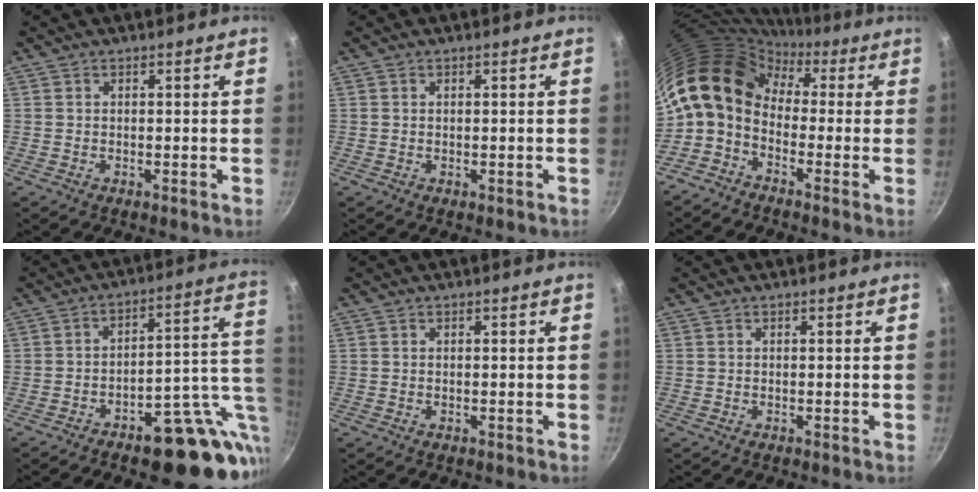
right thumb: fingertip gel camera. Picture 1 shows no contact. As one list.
[{"total": 0.0}, {"total": 13.2, "force": [1.0, 9.6, 9.0], "torque": [-0.150, 0.031, -0.008]}, {"total": 19.6, "force": [-6.1, 8.9, 16.4], "torque": [-0.155, 0.031, -0.074]}, {"total": 0.0}, {"total": 0.0}]